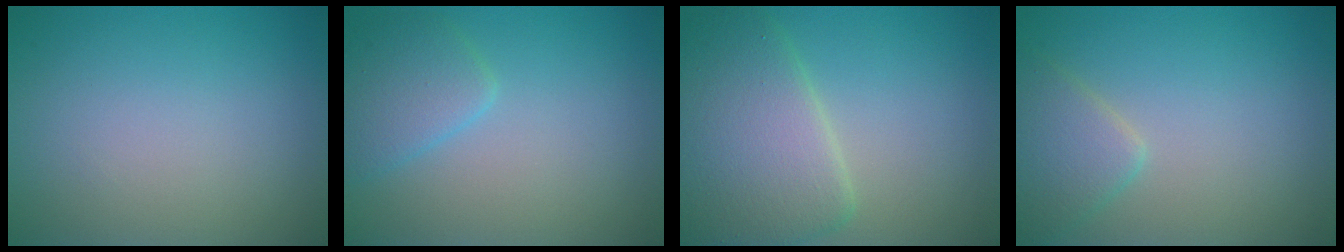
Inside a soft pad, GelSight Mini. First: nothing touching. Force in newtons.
{"total": 2.8, "press": 2.8, "slide": 0.1}
{"total": 7.2, "press": 7.2, "slide": 0.3}
{"total": 2.8, "press": 2.8, "slide": 0.1}